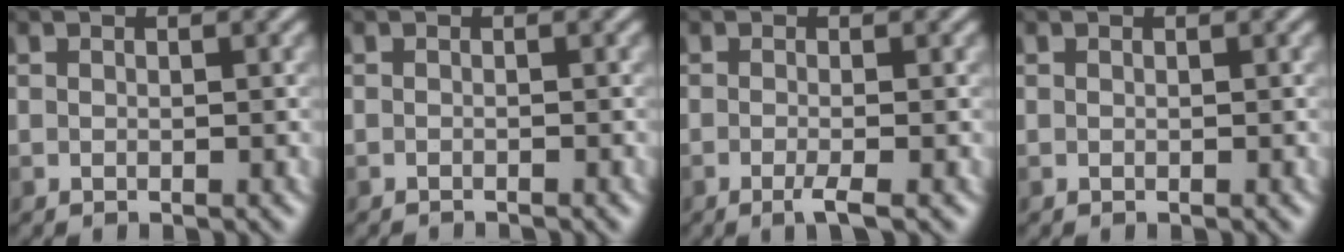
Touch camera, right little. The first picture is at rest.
{"total": 0.6, "force": [-0.6, -0.2, 0.1], "torque": [-0.002, -0.003, -0.011]}
{"total": 2.2, "force": [-1.2, 0.1, 1.8], "torque": [-0.038, -0.009, -0.021]}
{"total": 0.0}